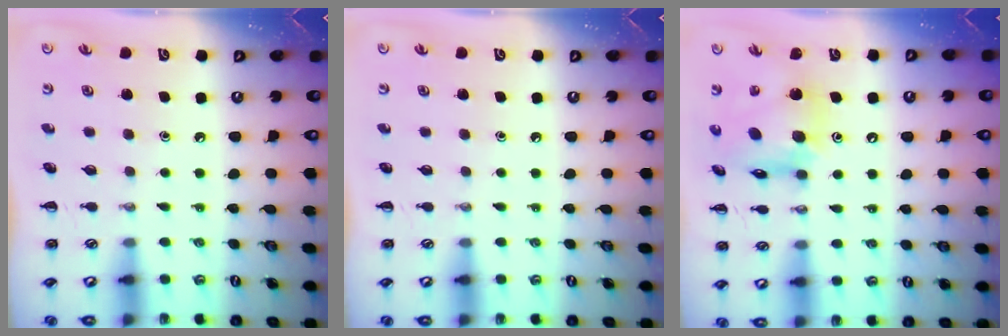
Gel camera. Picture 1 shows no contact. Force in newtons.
{"total": 0.0}
{"total": 15.1, "press": 14.9, "slide": 2.7}